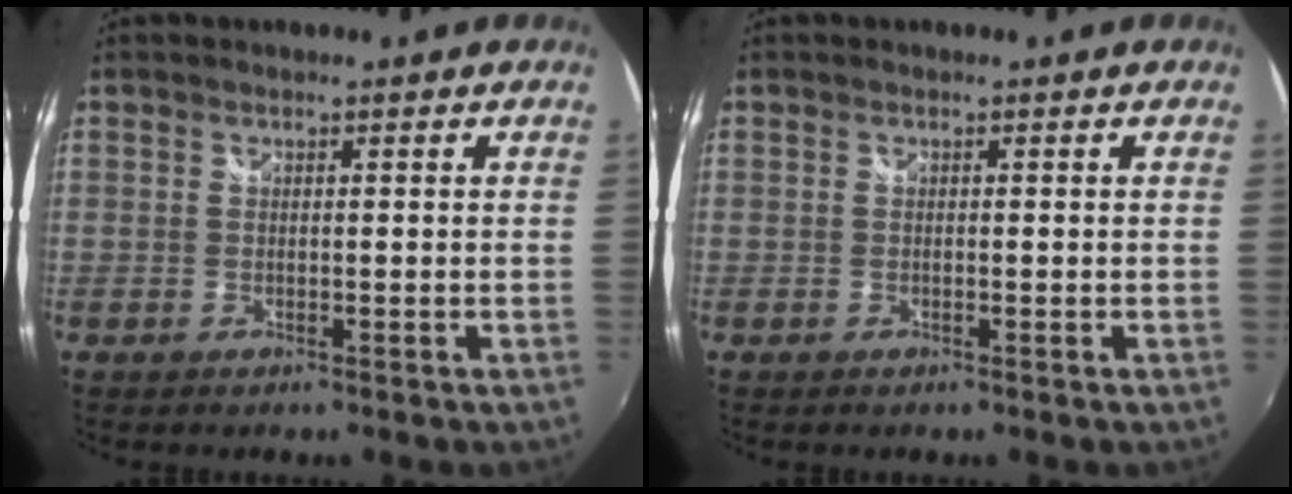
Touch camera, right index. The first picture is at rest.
{"total": 0.0}